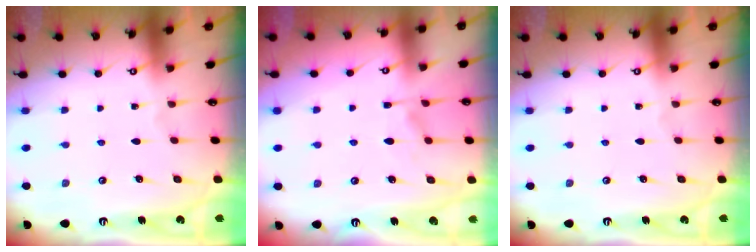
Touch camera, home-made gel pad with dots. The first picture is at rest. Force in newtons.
{"total": 1.6, "press": 1.0, "slide": 1.2}
{"total": 0.0}